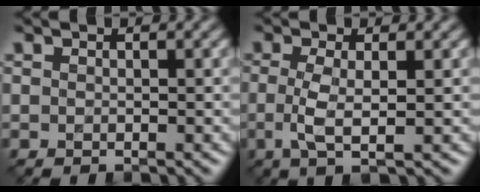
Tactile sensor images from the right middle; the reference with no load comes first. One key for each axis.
{"total": 3.0, "fx": -0.2, "fy": 0.8, "fz": 2.9, "tx": -0.063, "ty": -0.005, "tz": -0.003}